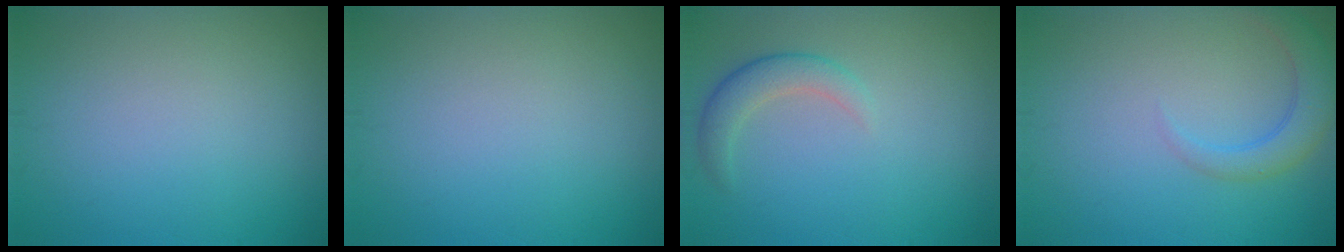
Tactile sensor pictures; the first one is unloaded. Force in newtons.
{"total": 0.0}
{"total": 2.5, "press": 2.5, "slide": 0.3}
{"total": 3.0, "press": 3.0, "slide": 0.3}